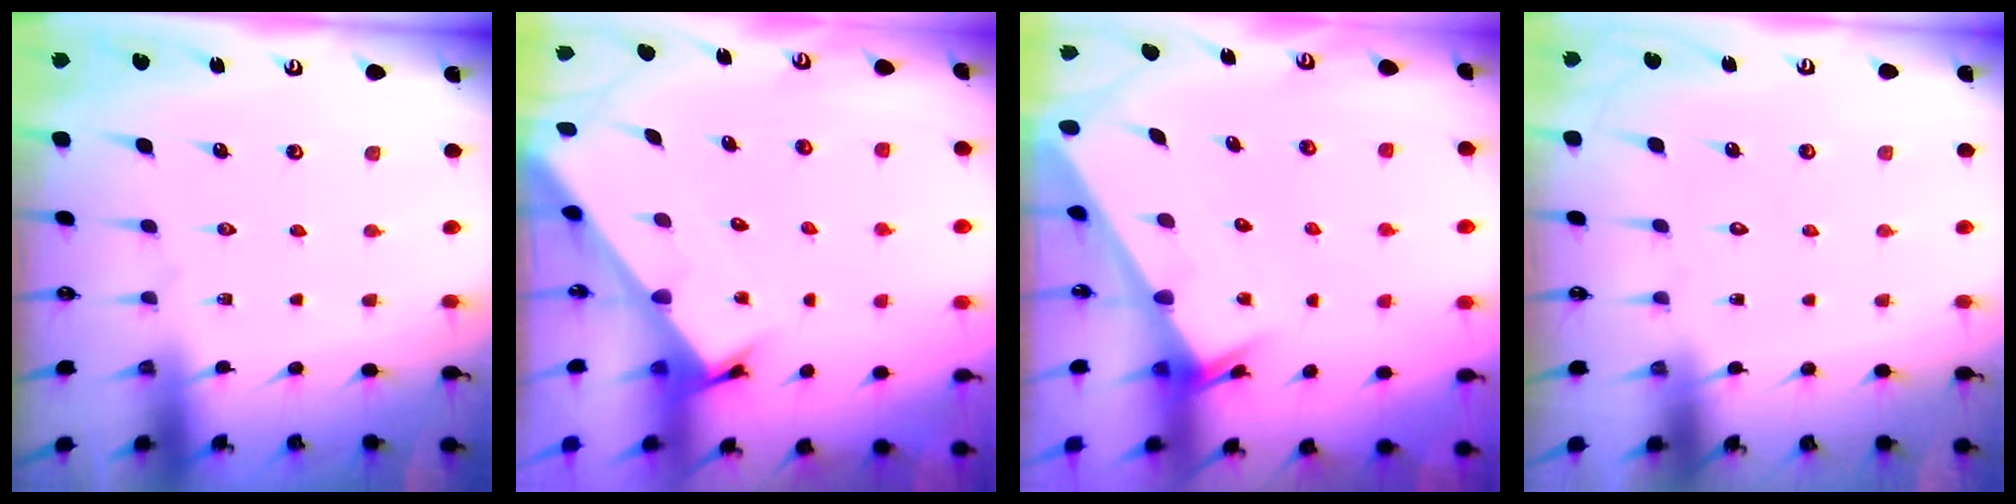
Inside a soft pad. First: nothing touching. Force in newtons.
{"total": 2.5, "press": 2.5, "slide": 0.3}
{"total": 2.0, "press": 2.0, "slide": 0.2}
{"total": 1.6, "press": 1.6, "slide": 0.0}